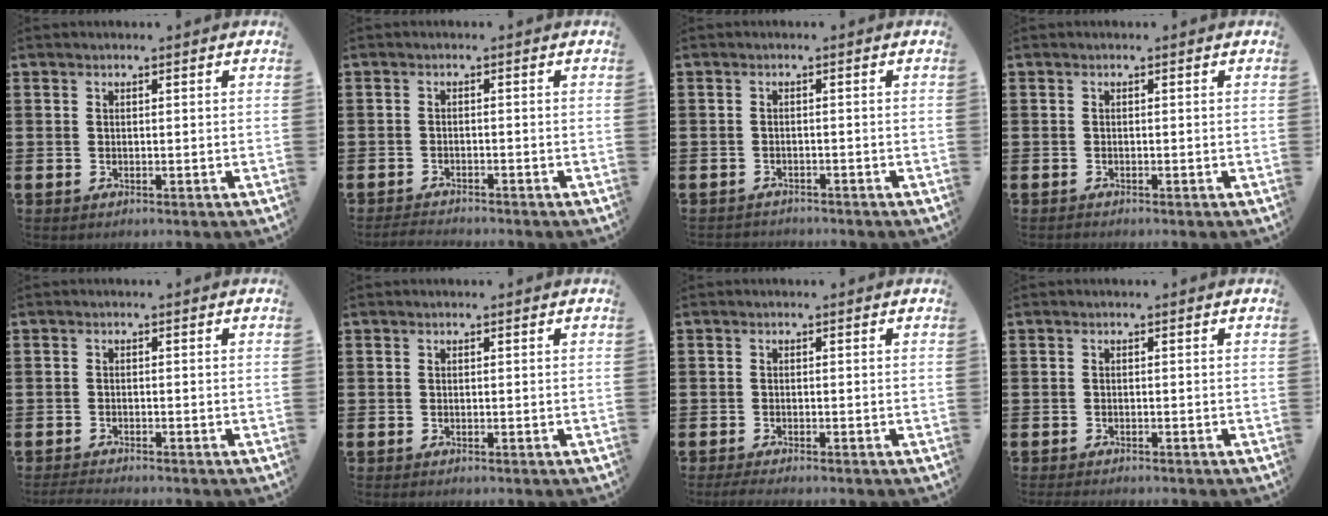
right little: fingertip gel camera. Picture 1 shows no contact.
{"total": 1.4, "force": [-1.4, 0.0, 0.2], "torque": [-0.007, 0.003, -0.028]}
{"total": 0.9, "force": [-0.9, 0.1, -0.1], "torque": [-0.001, 0.003, -0.020]}
{"total": 0.0}
{"total": 1.1, "force": [-1.0, 0.0, 0.3], "torque": [-0.008, 0.001, -0.020]}
{"total": 0.0}
{"total": 1.1, "force": [-0.8, 0.1, 0.8], "torque": [-0.013, -0.002, -0.016]}
{"total": 0.5, "force": [-0.5, 0.1, 0.1], "torque": [-0.004, -0.002, -0.011]}